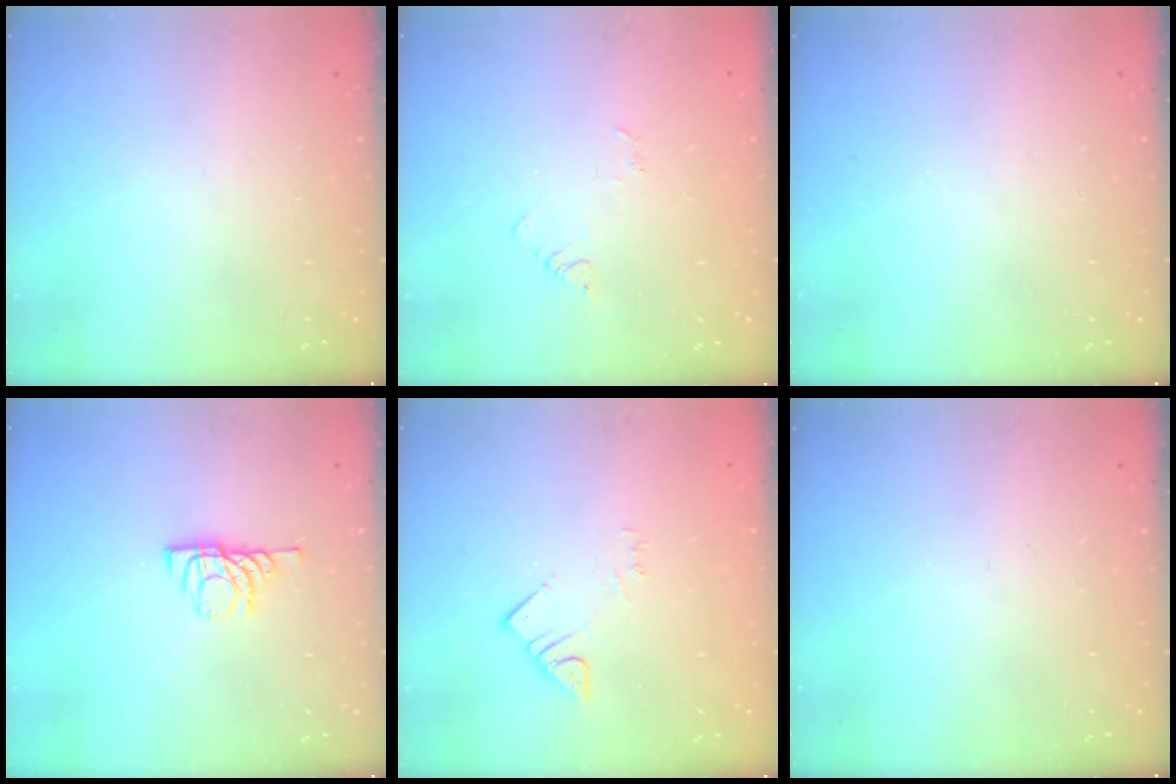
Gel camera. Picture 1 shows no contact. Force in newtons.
{"total": 2.9, "press": 2.9, "slide": 0.3}
{"total": 0.0}
{"total": 6.1, "press": 6.1, "slide": 0.8}
{"total": 2.8, "press": 2.8, "slide": 0.2}
{"total": 0.0}